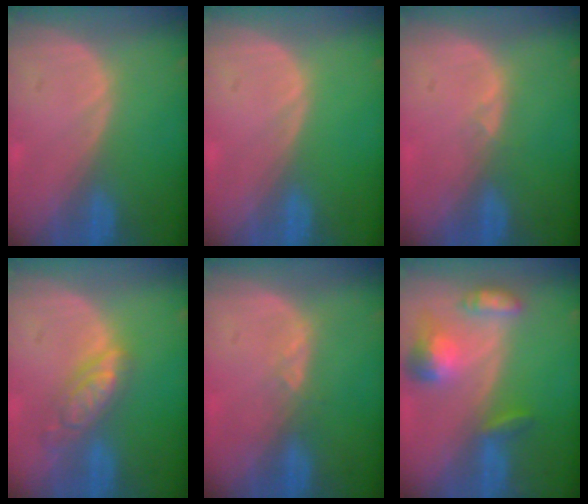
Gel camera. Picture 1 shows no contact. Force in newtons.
{"total": 0.0}
{"total": 0.7, "press": 0.6, "slide": 0.3}
{"total": 5.8, "press": 5.1, "slide": 2.8}
{"total": 1.6, "press": 1.5, "slide": 0.7}
{"total": 7.0, "press": 6.6, "slide": 2.5}